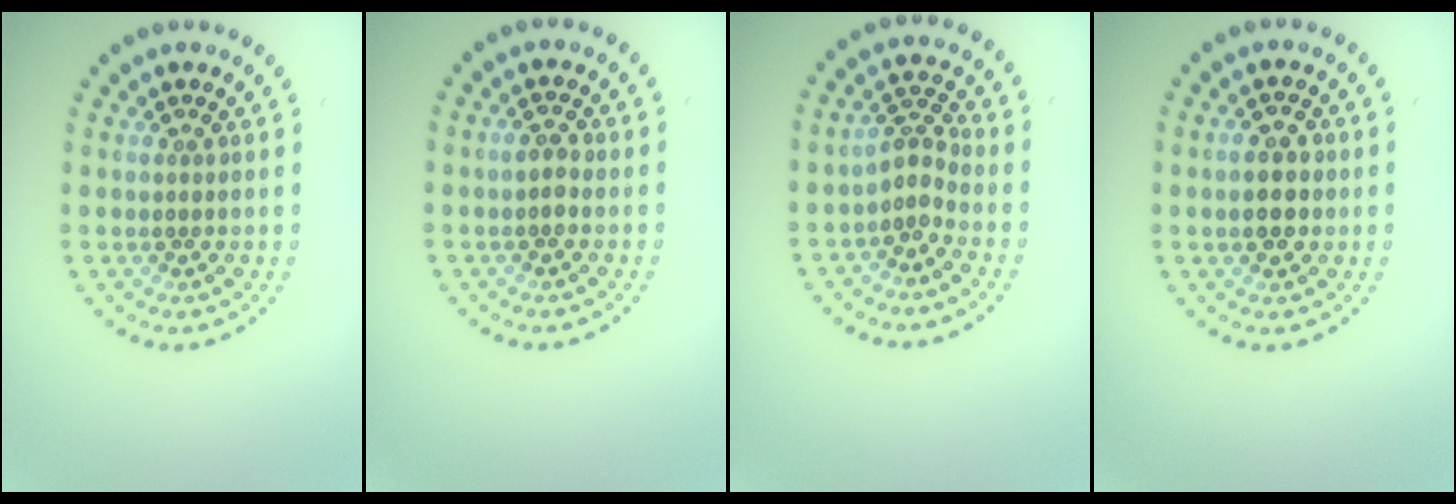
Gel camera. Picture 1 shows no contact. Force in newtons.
{"total": 1.2, "press": 1.2, "slide": 0.1}
{"total": 2.2, "press": 1.5, "slide": 1.6}
{"total": 2.9, "press": 2.9, "slide": 0.2}